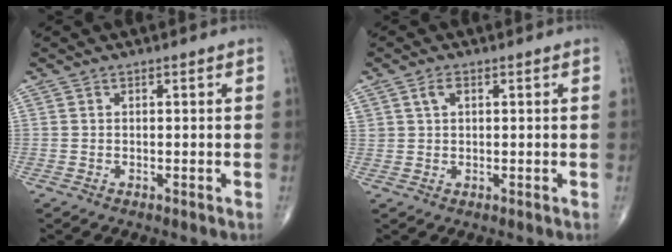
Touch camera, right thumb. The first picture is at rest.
{"total": 2.1, "force": [0.9, 1.3, 1.4], "torque": [-0.025, 0.003, 0.019]}